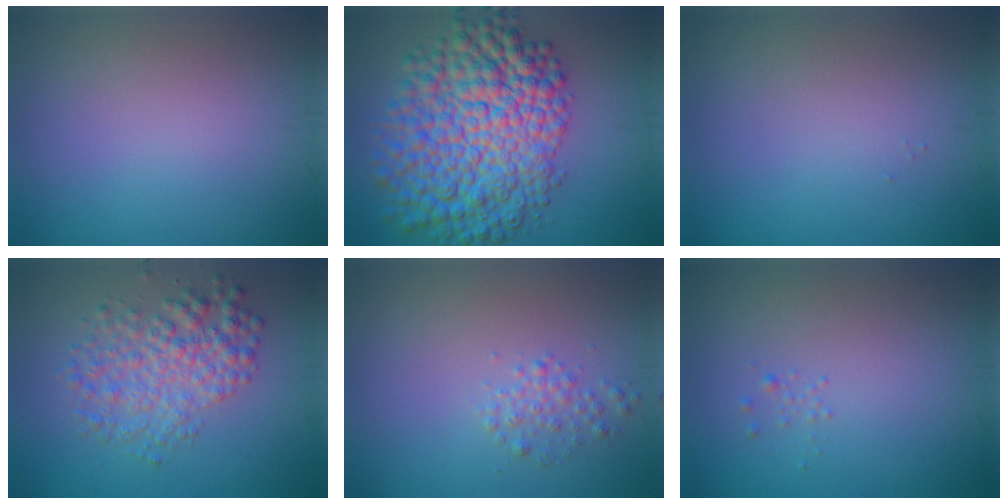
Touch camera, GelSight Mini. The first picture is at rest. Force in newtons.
{"total": 12.2, "press": 12.2, "slide": 0.3}
{"total": 0.0}
{"total": 4.8, "press": 4.8, "slide": 0.1}
{"total": 1.5, "press": 1.5, "slide": 0.0}
{"total": 0.7, "press": 0.7, "slide": 0.1}